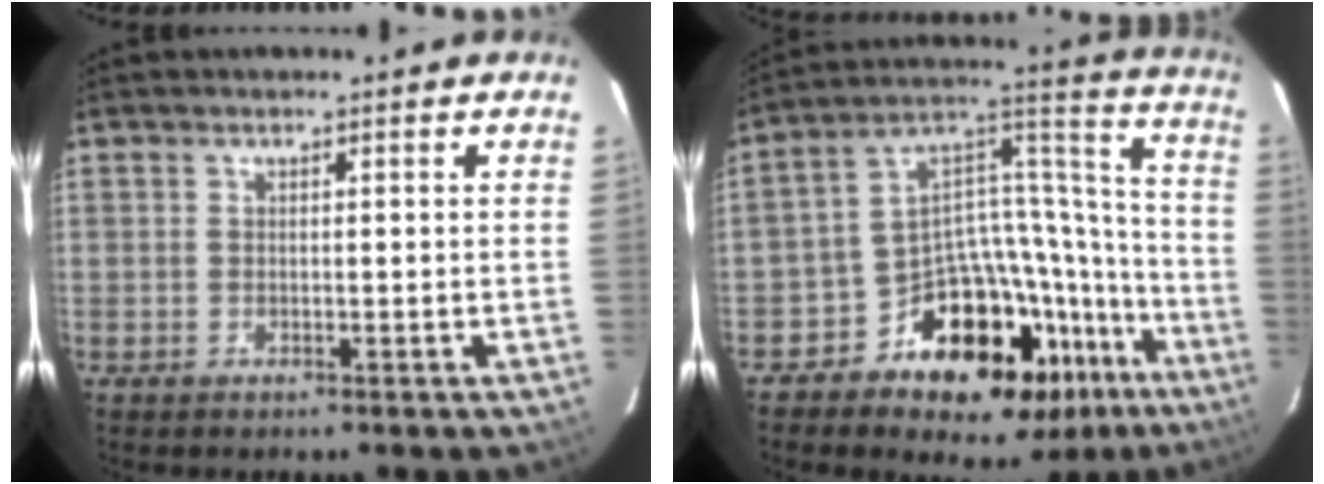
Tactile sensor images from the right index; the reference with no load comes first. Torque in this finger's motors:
{"motor_torque": [1.07, -1.07, 0.48, 0.07]}